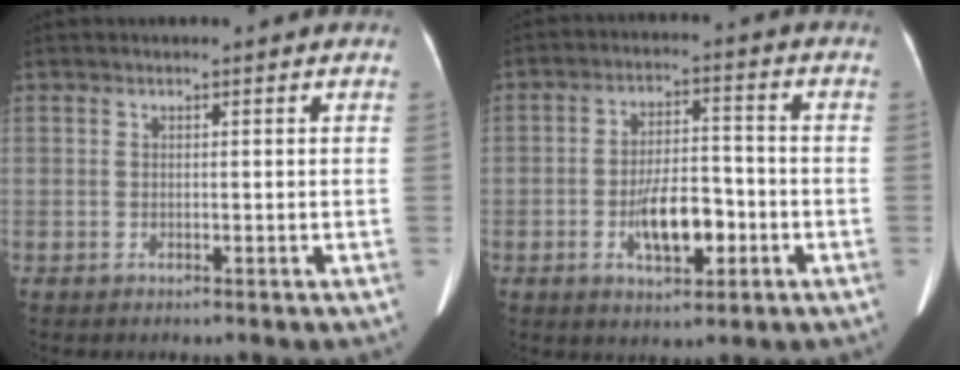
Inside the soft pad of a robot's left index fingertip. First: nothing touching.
{"total": 8.3, "force": [-2.8, 3.5, 6.9], "torque": [-0.129, 0.009, -0.043]}